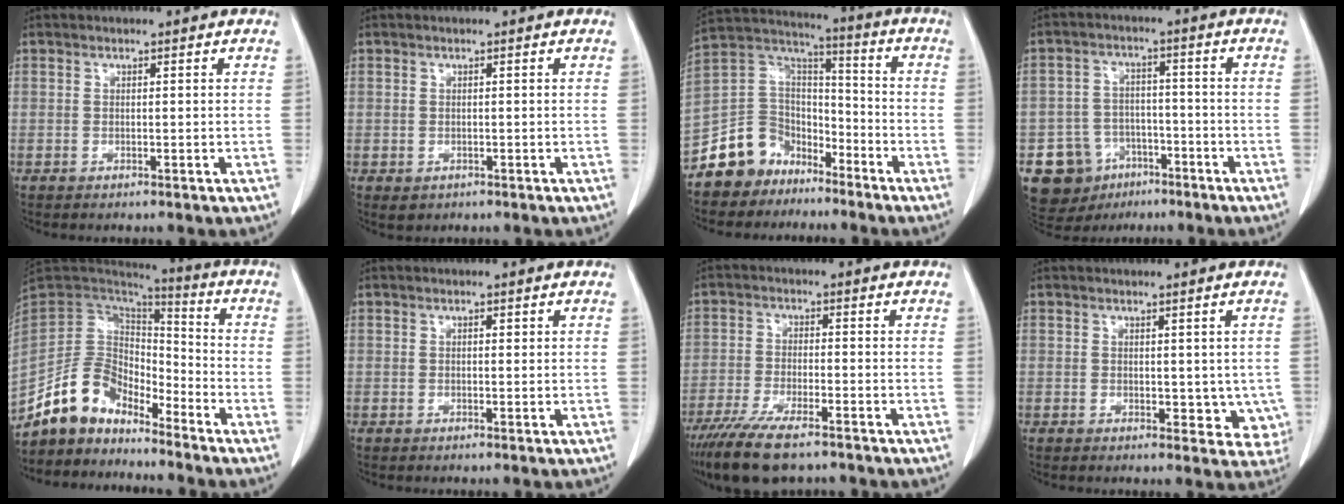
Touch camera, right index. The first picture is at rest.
{"total": 1.4, "force": [-0.6, 1.2, 0.5], "torque": [-0.004, 0.002, -0.002]}
{"total": 10.9, "force": [-7.7, 7.6, 1.6], "torque": [-0.038, 0.063, -0.149]}
{"total": 9.7, "force": [-4.9, 8.1, 2.0], "torque": [-0.045, 0.020, -0.067]}
{"total": 10.9, "force": [-9.2, 4.9, 3.0], "torque": [-0.061, 0.045, -0.181]}
{"total": 0.9, "force": [0.2, 0.5, 0.8], "torque": [-0.013, 0.001, 0.001]}
{"total": 10.5, "force": [-7.8, 2.4, 6.5], "torque": [-0.116, -0.025, -0.135]}
{"total": 6.0, "force": [-0.7, 3.7, 4.7], "torque": [-0.038, -0.006, -0.007]}